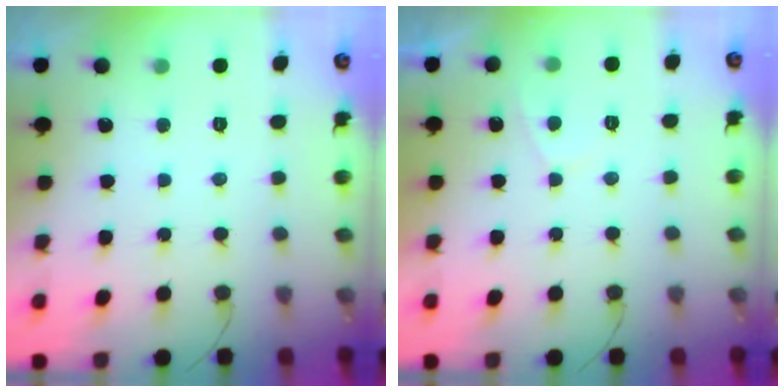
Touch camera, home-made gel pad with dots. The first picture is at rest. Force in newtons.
{"total": 2.5, "press": 2.4, "slide": 0.7}